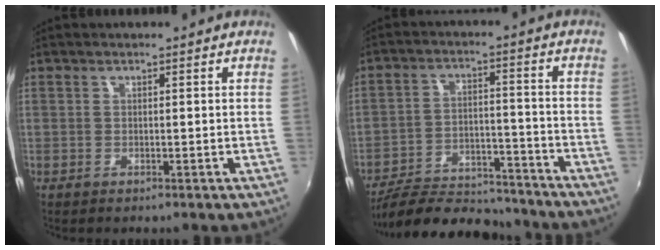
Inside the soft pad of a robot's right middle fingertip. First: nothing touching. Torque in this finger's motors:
{"motor_torque": [0.94, -1.20, 0.13, 0.09]}